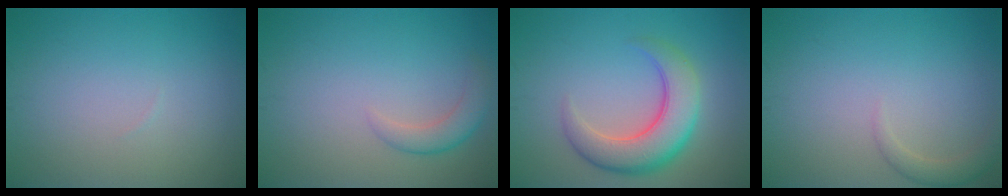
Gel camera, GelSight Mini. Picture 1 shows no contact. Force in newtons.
{"total": 2.2, "press": 2.2, "slide": 0.1}
{"total": 6.4, "press": 6.4, "slide": 0.3}
{"total": 1.6, "press": 1.6, "slide": 0.0}